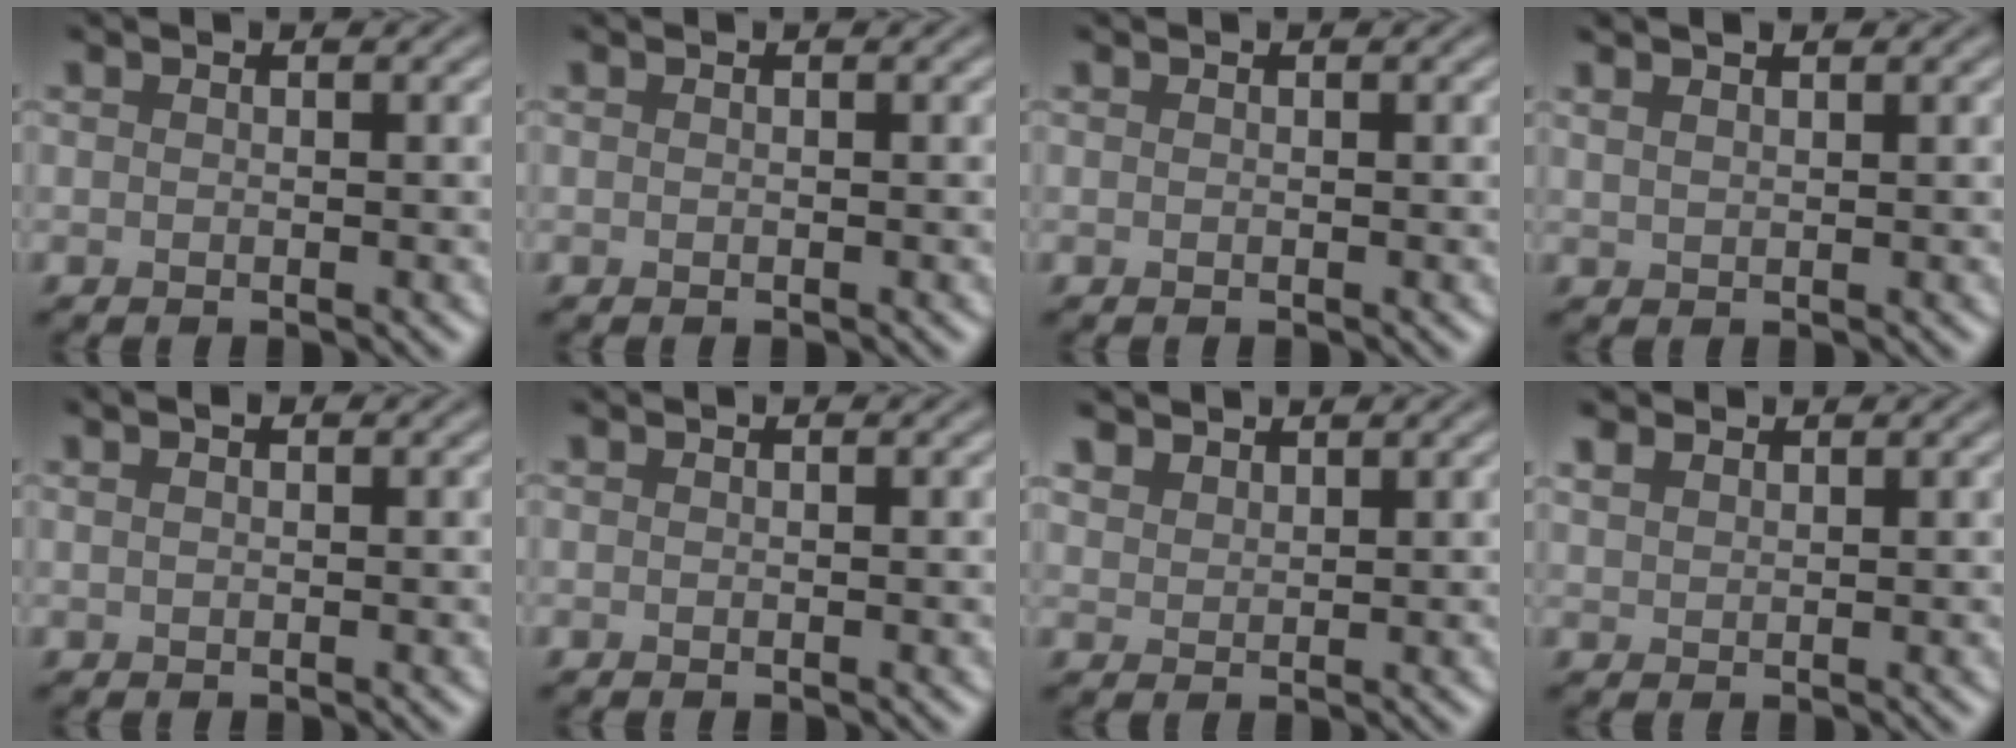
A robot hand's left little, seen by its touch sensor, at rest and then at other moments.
{"total": 0.0}
{"total": 0.0}
{"total": 2.4, "force": [1.7, 0.9, 1.4], "torque": [-0.013, 0.008, 0.013]}
{"total": 1.2, "force": [0.7, 0.6, 0.8], "torque": [-0.013, -0.002, 0.011]}
{"total": 0.0}
{"total": 2.1, "force": [1.9, 0.9, 0.3], "torque": [-0.015, 0.000, 0.046]}
{"total": 1.8, "force": [1.5, 0.9, 0.5], "torque": [-0.017, 0.007, 0.034]}